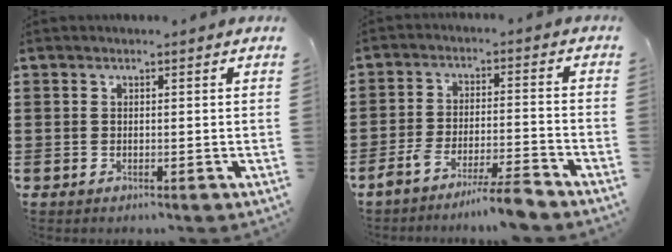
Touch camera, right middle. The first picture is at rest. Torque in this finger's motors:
{"motor_torque": [0.02, -0.29, 0.48, 0.10]}